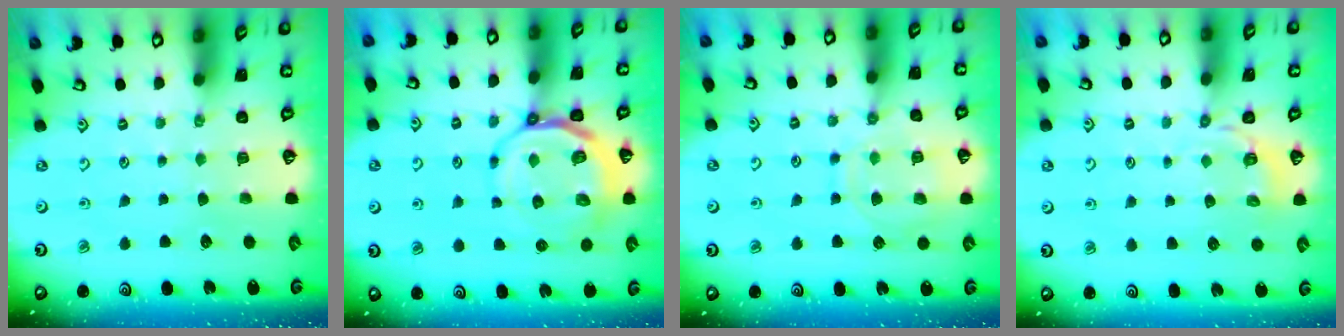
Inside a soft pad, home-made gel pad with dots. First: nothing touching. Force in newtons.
{"total": 10.8, "press": 10.4, "slide": 2.7}
{"total": 12.2, "press": 12.1, "slide": 1.1}
{"total": 3.2, "press": 2.7, "slide": 1.8}